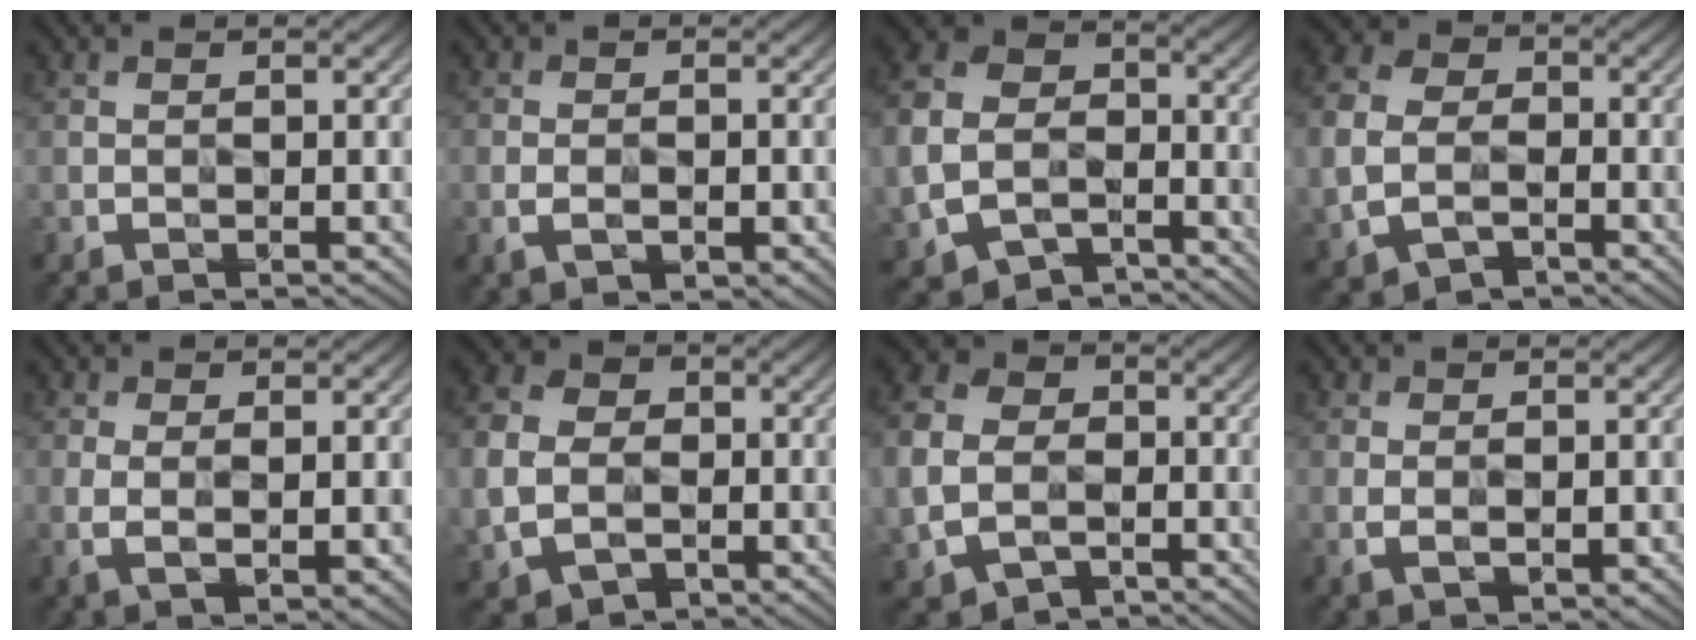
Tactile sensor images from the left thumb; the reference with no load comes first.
{"total": 2.9, "force": [-1.0, 1.6, 2.2], "torque": [-0.043, -0.004, -0.017]}
{"total": 11.3, "force": [-4.4, 8.6, 5.7], "torque": [-0.163, -0.045, -0.072]}
{"total": 7.9, "force": [-2.2, 6.4, 4.1], "torque": [-0.125, -0.018, -0.058]}
{"total": 4.4, "force": [0.2, 2.0, 3.9], "torque": [-0.087, -0.014, 0.010]}
{"total": 8.6, "force": [-1.6, 7.3, 4.4], "torque": [-0.136, -0.017, -0.043]}
{"total": 9.3, "force": [-2.8, 7.5, 4.6], "torque": [-0.142, -0.030, -0.066]}
{"total": 3.2, "force": [-0.3, 1.8, 2.7], "torque": [-0.059, -0.010, 0.000]}